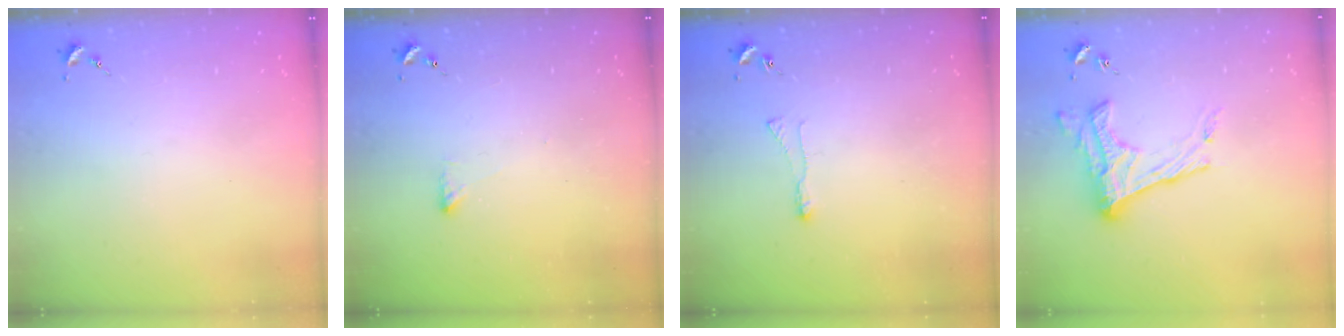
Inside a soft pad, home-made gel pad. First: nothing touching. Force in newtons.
{"total": 2.5, "press": 2.4, "slide": 0.5}
{"total": 3.0, "press": 2.9, "slide": 0.6}
{"total": 15.9, "press": 15.9, "slide": 0.9}